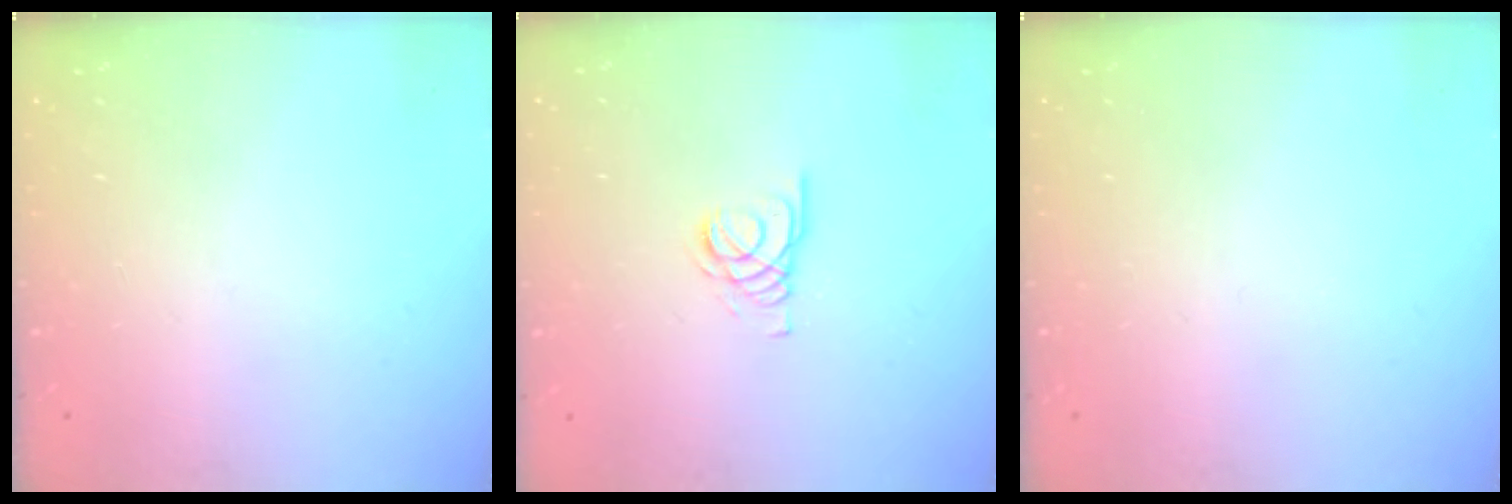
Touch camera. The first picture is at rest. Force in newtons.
{"total": 2.1, "press": 2.1, "slide": 0.2}
{"total": 0.0}